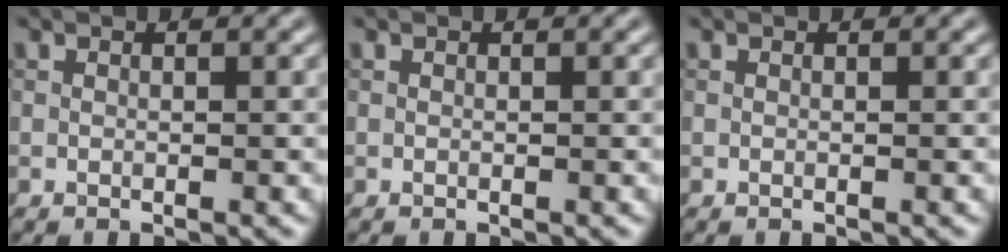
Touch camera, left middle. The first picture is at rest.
{"total": 0.0}
{"total": 0.0}